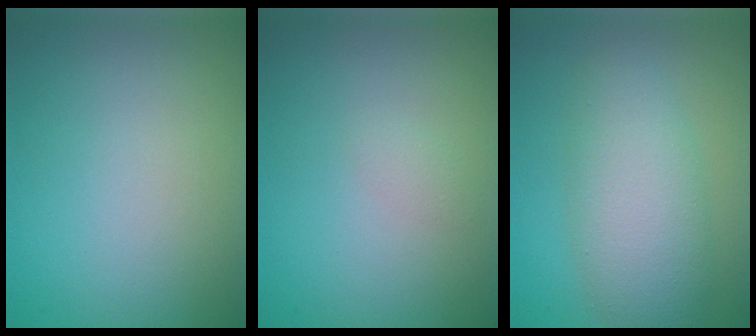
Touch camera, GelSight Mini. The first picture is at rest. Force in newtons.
{"total": 0.7, "press": 0.7, "slide": 0.0}
{"total": 6.1, "press": 6.1, "slide": 0.4}